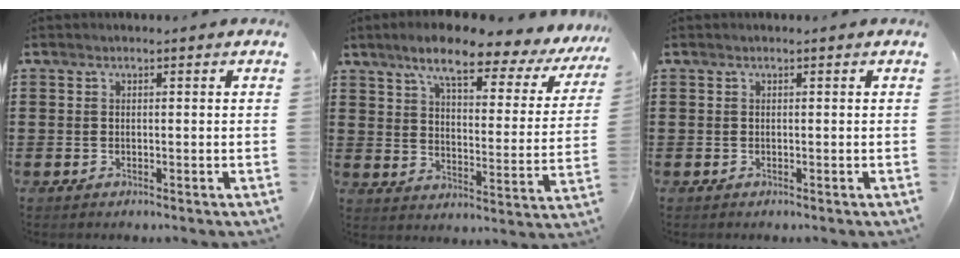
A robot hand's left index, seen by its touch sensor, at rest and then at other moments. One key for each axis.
{"total": 9.0, "fx": 6.9, "fy": 1.3, "fz": 5.7, "tx": -0.114, "ty": -0.040, "tz": 0.106}
{"total": 0.0}